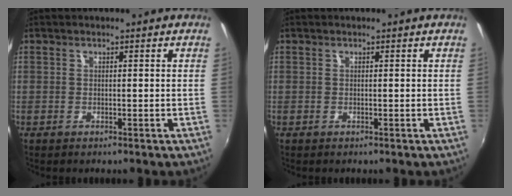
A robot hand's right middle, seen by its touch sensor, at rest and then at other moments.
{"total": 0.0}